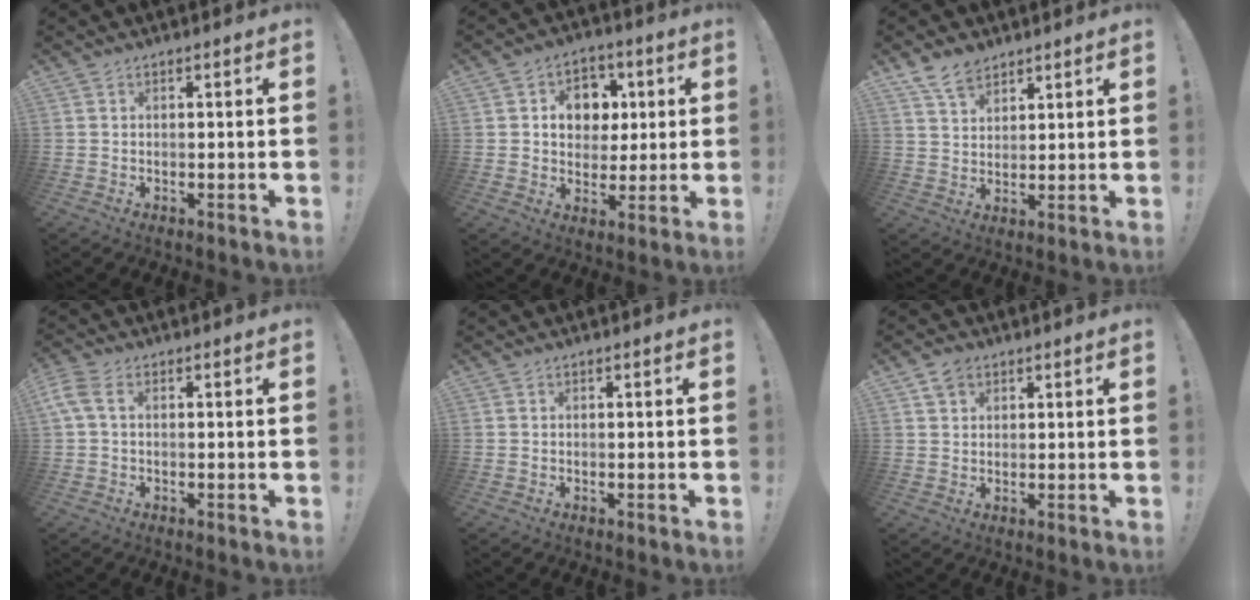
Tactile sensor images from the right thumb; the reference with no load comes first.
{"total": 10.2, "force": [2.4, 8.9, 4.5], "torque": [-0.053, -0.006, 0.051]}
{"total": 7.8, "force": [5.9, 4.2, 2.8], "torque": [-0.059, -0.025, 0.115]}
{"total": 4.3, "force": [0.9, 2.6, 3.3], "torque": [-0.076, 0.001, 0.017]}
{"total": 0.0}
{"total": 3.9, "force": [2.3, 2.9, 1.2], "torque": [-0.015, -0.005, 0.043]}